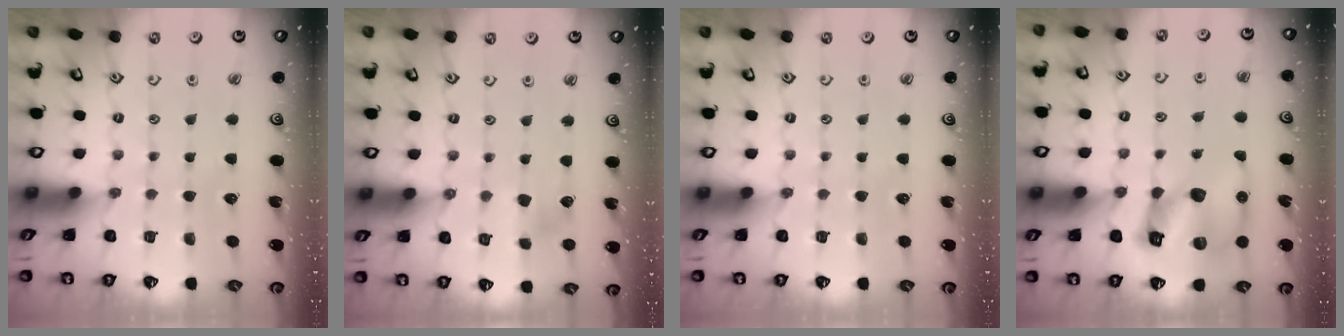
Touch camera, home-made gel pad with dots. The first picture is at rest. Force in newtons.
{"total": 3.9, "press": 3.8, "slide": 0.4}
{"total": 0.0}
{"total": 14.6, "press": 14.4, "slide": 2.2}